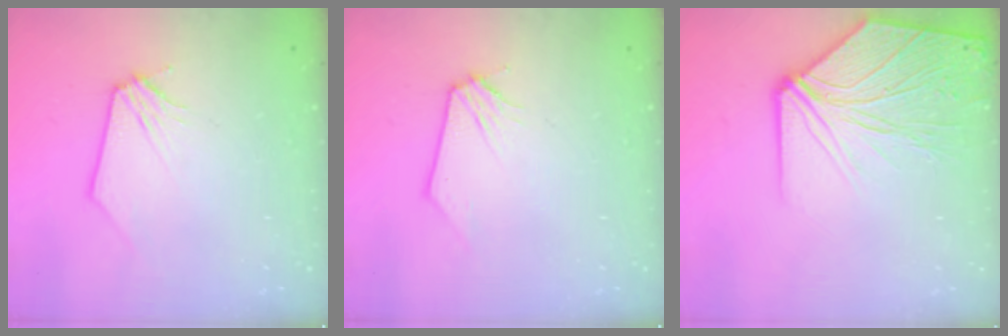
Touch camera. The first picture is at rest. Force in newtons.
{"total": 0.0}
{"total": 12.3, "press": 12.2, "slide": 1.7}